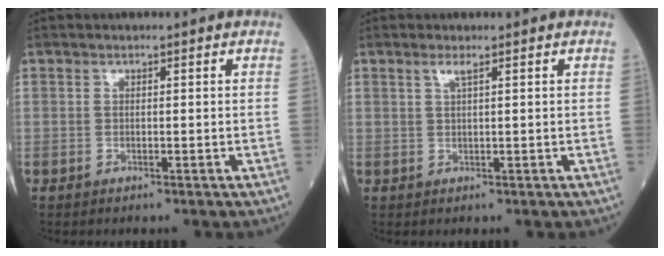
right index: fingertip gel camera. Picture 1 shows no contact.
{"total": 1.3, "force": [0.7, -0.1, 1.1], "torque": [-0.028, 0.002, 0.016]}